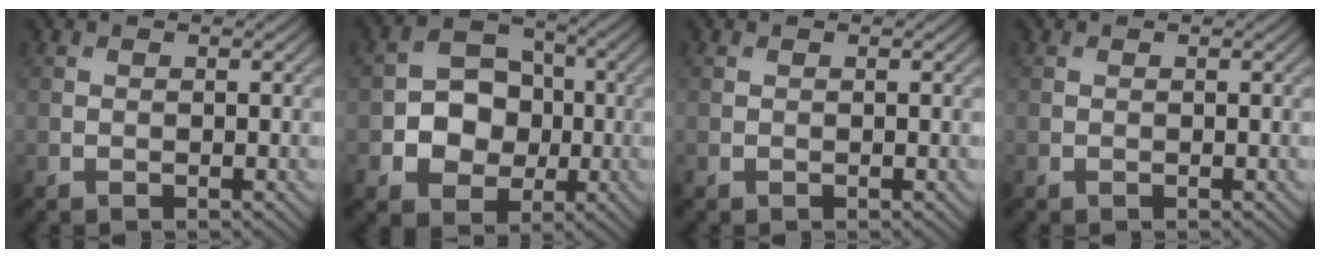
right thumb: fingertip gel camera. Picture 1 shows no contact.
{"total": 7.4, "force": [-1.1, 6.2, 3.9], "torque": [-0.067, -0.002, -0.044]}
{"total": 0.0}
{"total": 0.0}